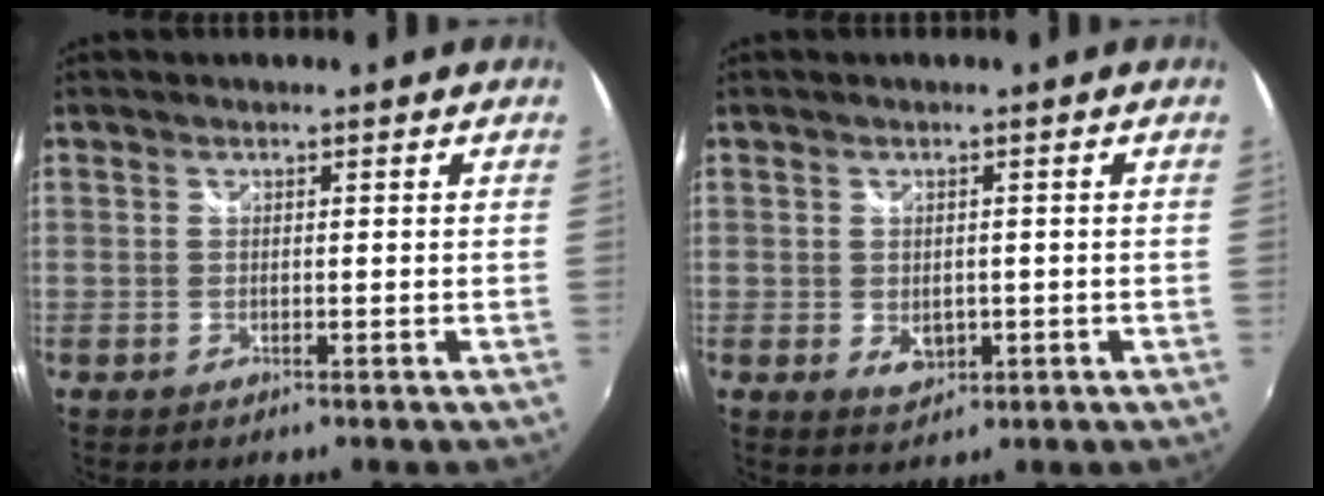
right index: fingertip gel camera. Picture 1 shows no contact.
{"total": 3.8, "force": [-0.6, 2.8, 2.5], "torque": [-0.042, -0.007, -0.005]}